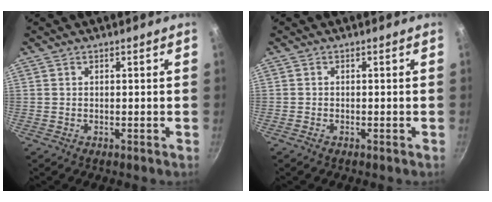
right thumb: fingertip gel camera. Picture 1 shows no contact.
{"total": 0.6, "force": [-0.4, 0.3, 0.3], "torque": [-0.010, 0.002, -0.011]}